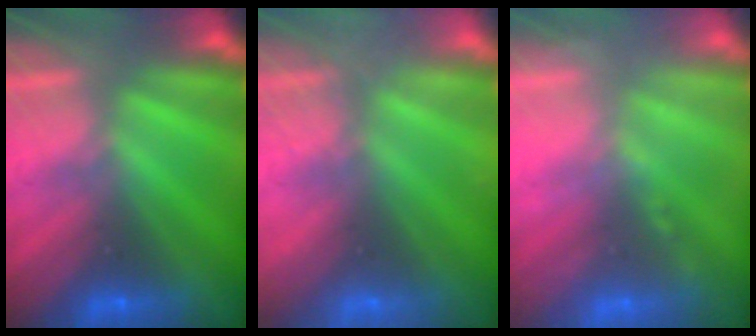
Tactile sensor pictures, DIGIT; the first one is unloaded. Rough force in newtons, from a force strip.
{"total": 2.4}
{"total": 2.3}